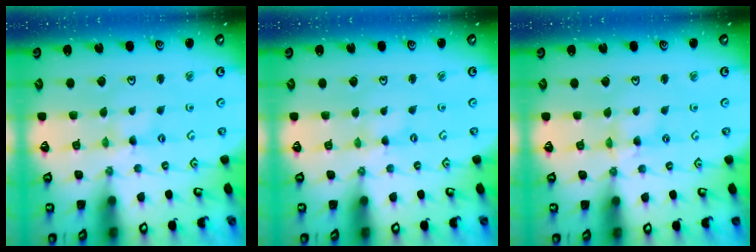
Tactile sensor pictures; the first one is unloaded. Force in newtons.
{"total": 0.0}
{"total": 2.4, "press": 2.4, "slide": 0.3}